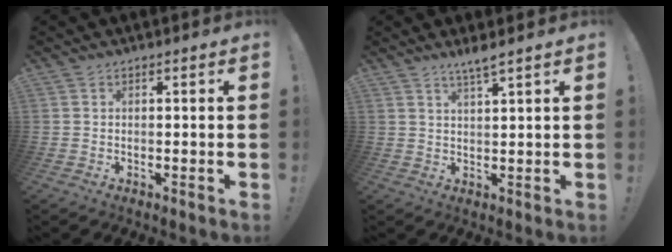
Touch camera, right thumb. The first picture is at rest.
{"total": 3.8, "force": [2.8, -0.3, 2.5], "torque": [-0.052, -0.011, 0.047]}